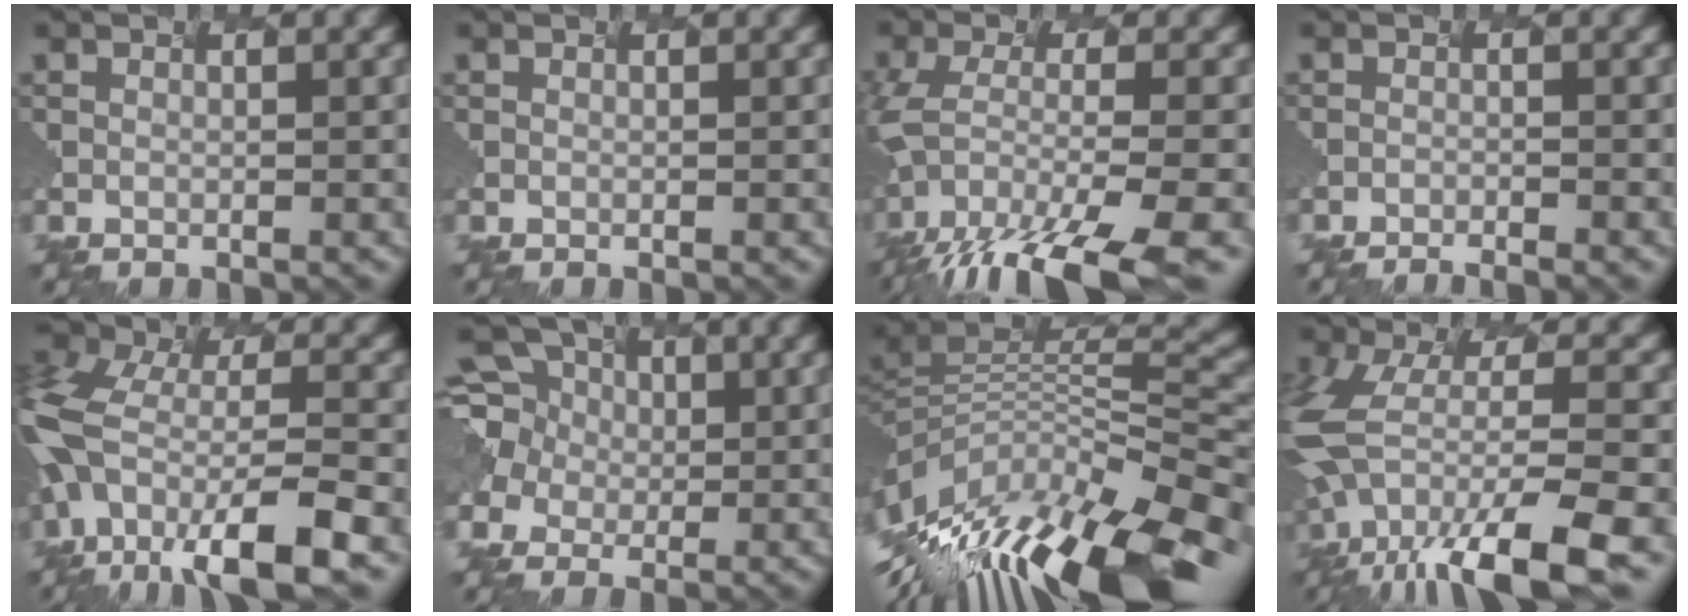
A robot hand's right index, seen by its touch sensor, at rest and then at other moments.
{"total": 0.0}
{"total": 10.8, "force": [-7.6, 2.5, 7.4], "torque": [-0.195, -0.032, -0.102]}
{"total": 2.8, "force": [-2.7, -0.5, 0.3], "torque": [-0.012, 0.007, -0.023]}
{"total": 11.6, "force": [-6.2, 5.0, 8.4], "torque": [-0.221, -0.022, -0.089]}
{"total": 5.3, "force": [1.0, 5.0, 1.5], "torque": [-0.082, 0.015, 0.004]}
{"total": 13.5, "force": [-9.6, 4.4, 8.4], "torque": [-0.209, 0.000, -0.145]}
{"total": 12.2, "force": [-6.8, 3.8, 9.4], "torque": [-0.256, -0.025, -0.087]}